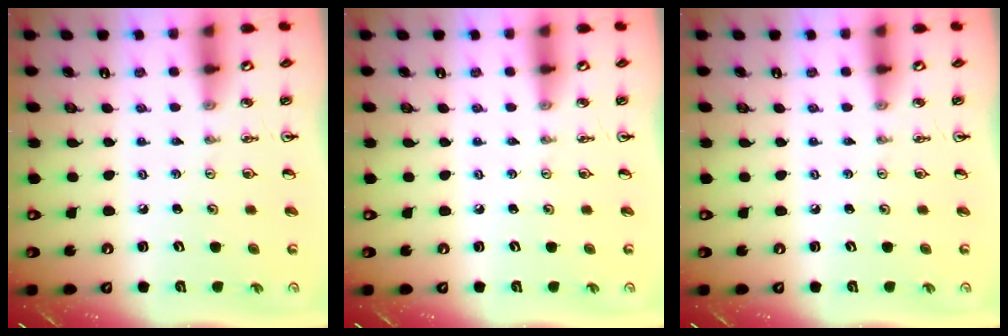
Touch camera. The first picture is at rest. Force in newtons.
{"total": 0.0}
{"total": 0.0}